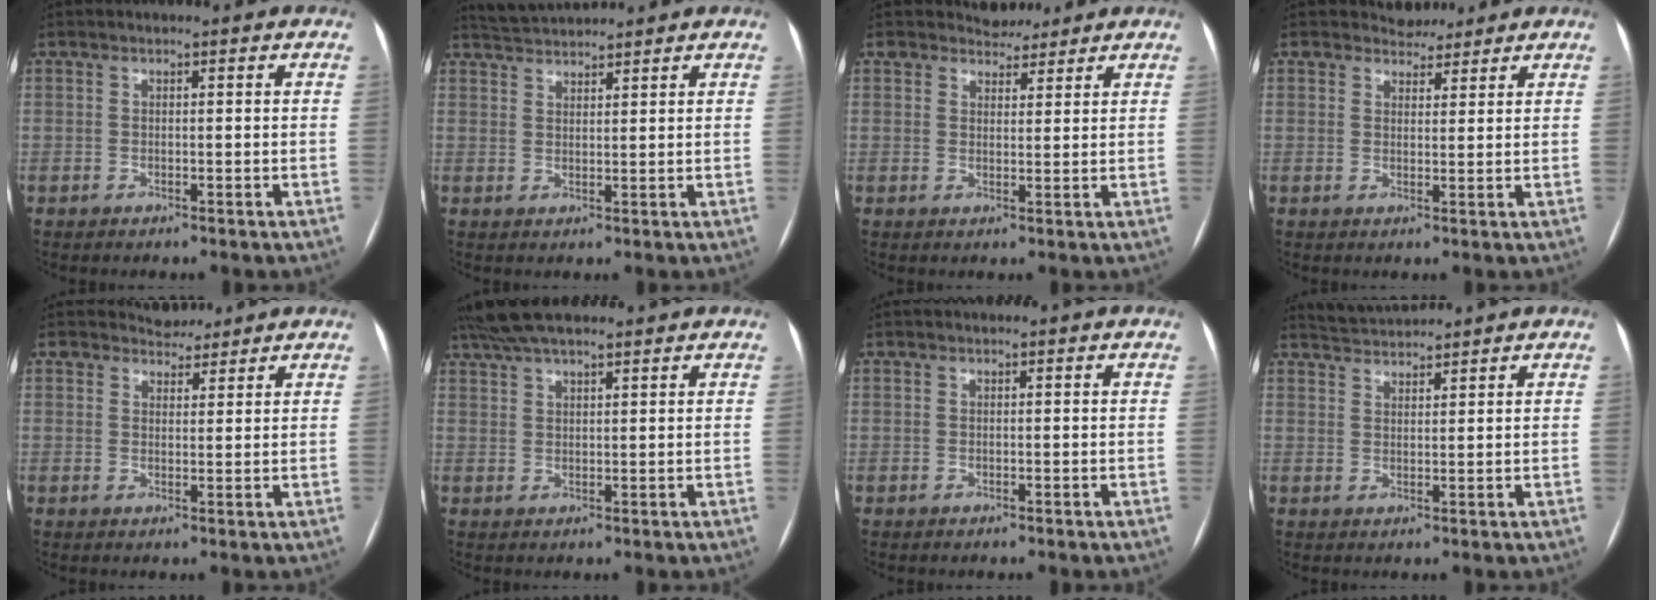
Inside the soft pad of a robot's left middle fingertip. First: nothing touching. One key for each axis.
{"total": 4.4, "fx": 4.4, "fy": 0.1, "fz": 0.4, "tx": -0.016, "ty": 0.025, "tz": 0.084}
{"total": 3.0, "fx": 2.7, "fy": 1.2, "fz": -0.4, "tx": 0.007, "ty": 0.000, "tz": 0.040}
{"total": 2.8, "fx": 2.6, "fy": 1.1, "fz": -0.4, "tx": 0.006, "ty": 0.001, "tz": 0.039}
{"total": 2.8, "fx": 2.5, "fy": 1.0, "fz": -0.5, "tx": 0.006, "ty": 0.001, "tz": 0.039}
{"total": 9.4, "fx": 7.8, "fy": 1.9, "fz": 4.9, "tx": -0.085, "ty": 0.042, "tz": 0.136}
{"total": 0.0}
{"total": 3.3, "fx": 3.3, "fy": -0.4, "fz": -0.4, "tx": -0.004, "ty": 0.012, "tz": 0.066}